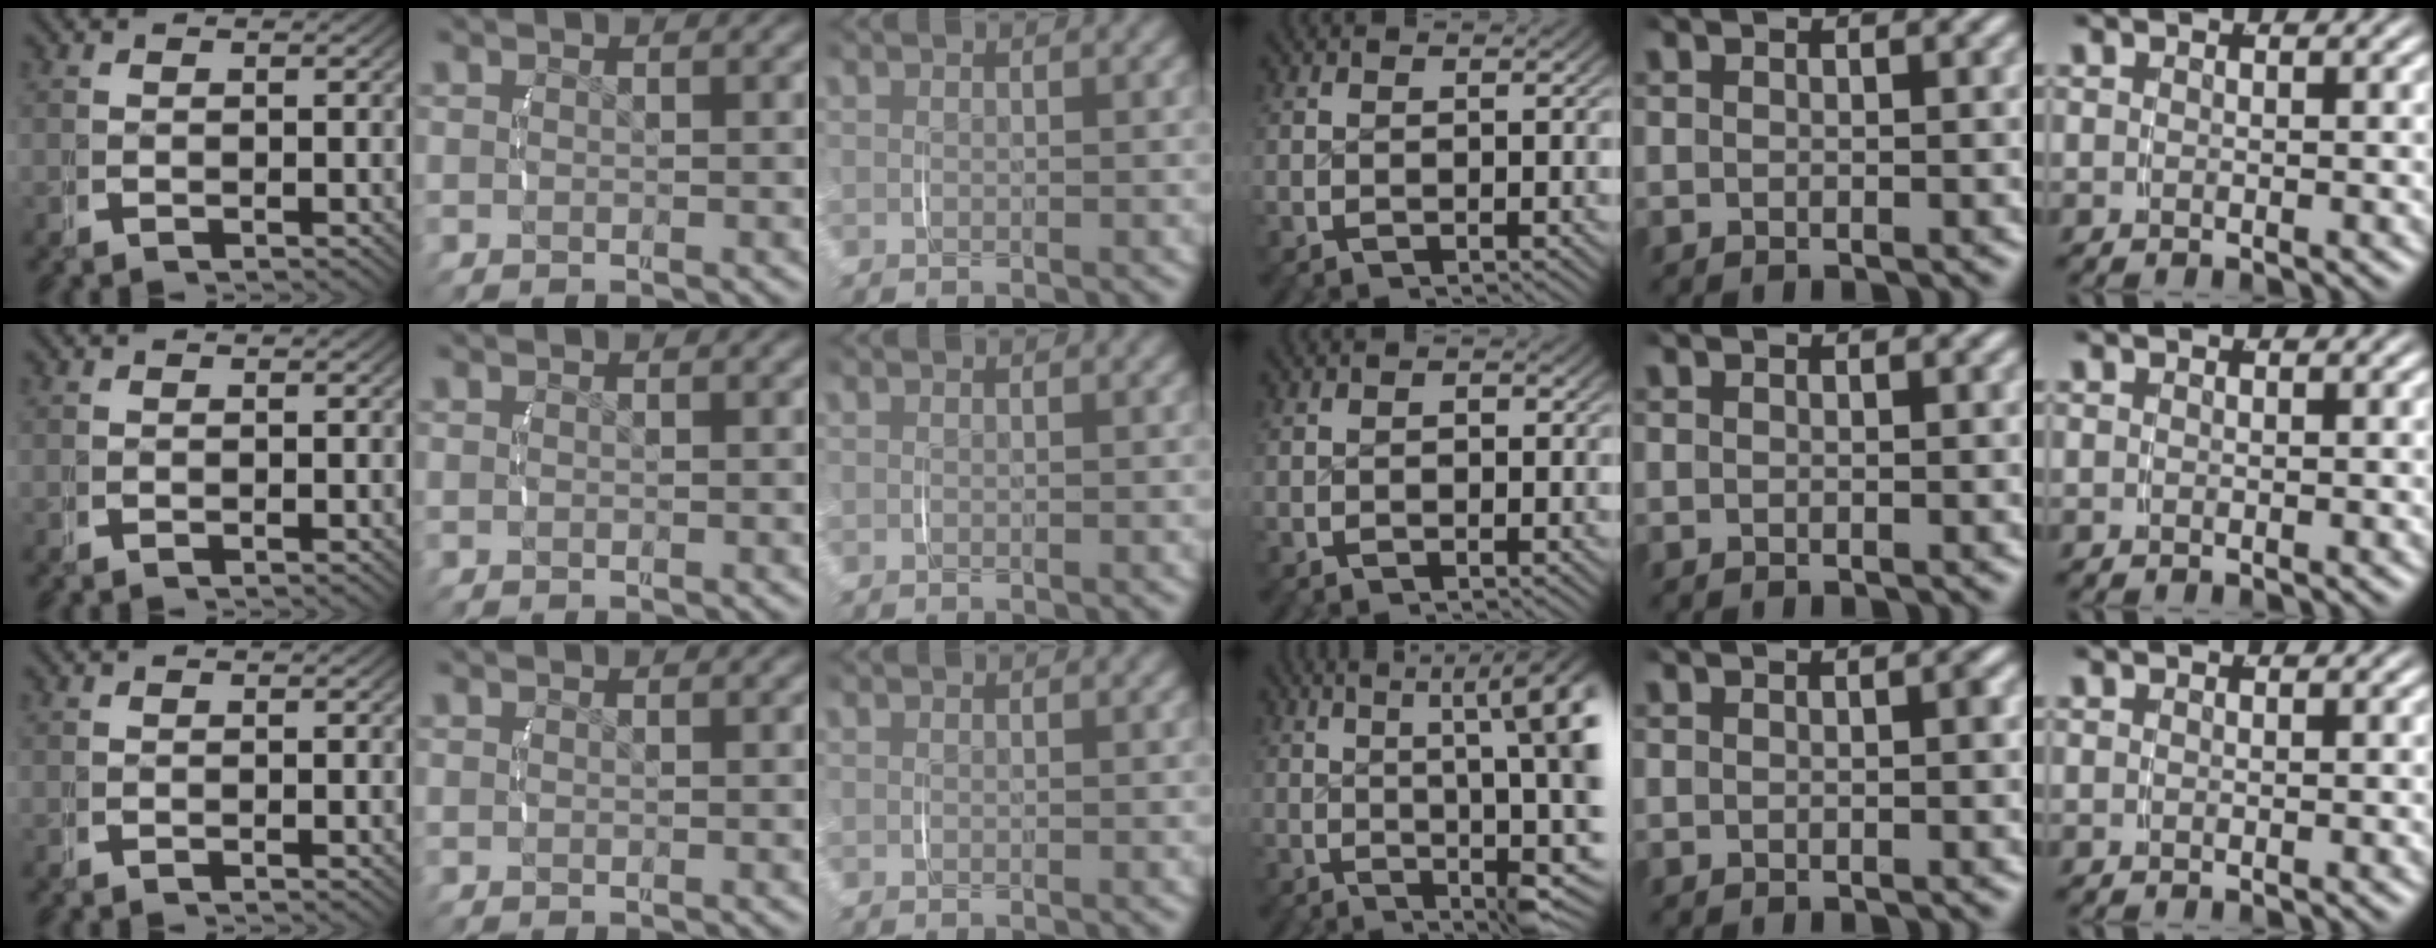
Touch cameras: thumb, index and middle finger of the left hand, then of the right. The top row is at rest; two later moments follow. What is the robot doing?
{"motion": "lift_and_place", "object": "jewelry box"}